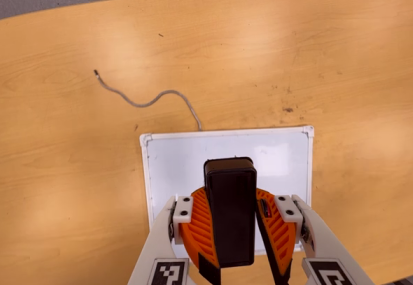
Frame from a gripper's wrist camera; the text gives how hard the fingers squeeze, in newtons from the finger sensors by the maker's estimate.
{"total": 9.9, "left": 10.1, "right": 9.7}